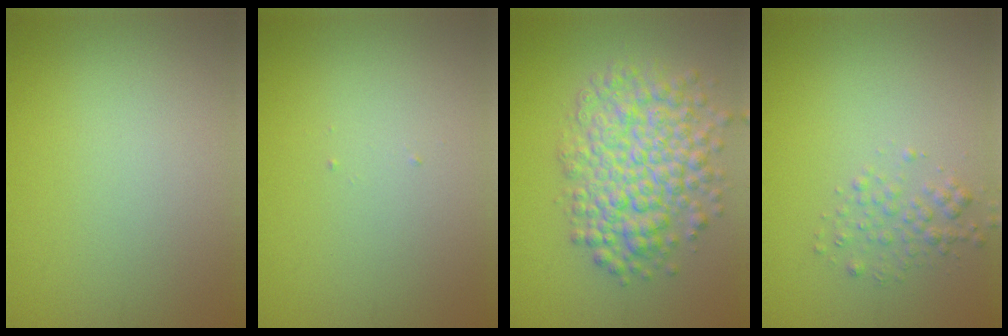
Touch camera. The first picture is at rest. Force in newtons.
{"total": 0.0}
{"total": 7.0, "press": 7.0, "slide": 0.2}
{"total": 1.7, "press": 1.7, "slide": 0.1}